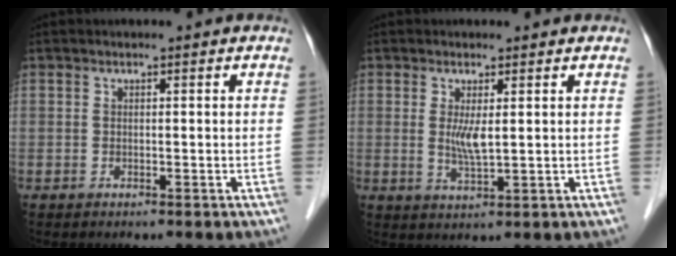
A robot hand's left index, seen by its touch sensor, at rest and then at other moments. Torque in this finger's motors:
{"motor_torque": [0.48, 0.40, 0.17, 0.08]}